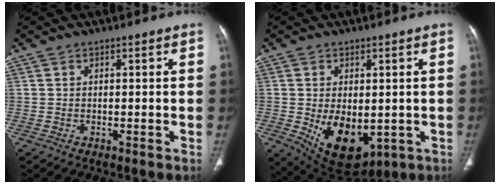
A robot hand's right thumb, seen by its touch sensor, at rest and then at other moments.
{"total": 11.8, "force": [-2.0, 7.1, 9.2], "torque": [-0.126, -0.014, -0.005]}